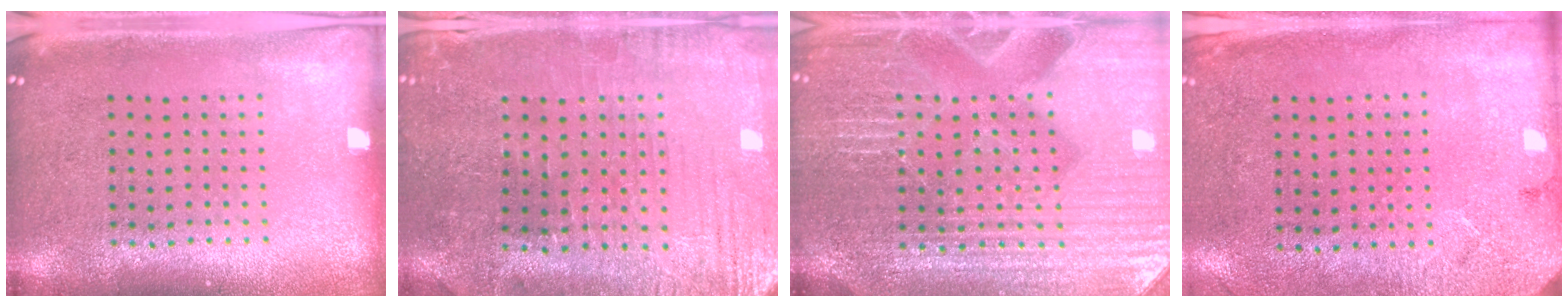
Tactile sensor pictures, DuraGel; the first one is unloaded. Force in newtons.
{"total": 0.9, "press": 0.8, "slide": 0.4}
{"total": 4.8, "press": 4.6, "slide": 1.5}
{"total": 2.7, "press": 2.2, "slide": 1.6}